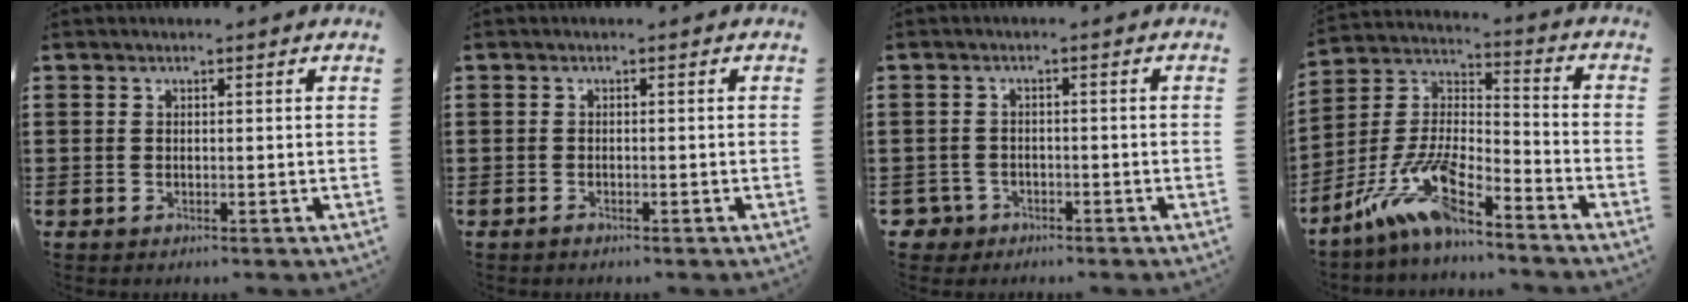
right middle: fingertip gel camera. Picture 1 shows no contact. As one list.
[{"total": 0.7, "force": [-0.6, 0.3, 0.2], "torque": [-0.006, 0.000, -0.012]}, {"total": 2.2, "force": [-1.6, 1.5, 0.4], "torque": [-0.021, -0.004, -0.036]}, {"total": 12.0, "force": [-8.7, 2.8, 7.8], "torque": [-0.183, 0.006, -0.178]}]